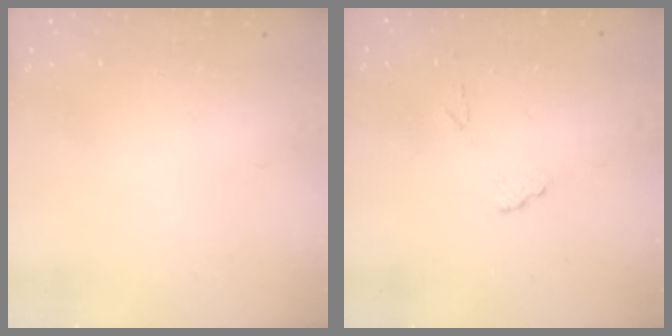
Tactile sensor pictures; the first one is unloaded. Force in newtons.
{"total": 7.9, "press": 7.9, "slide": 0.5}